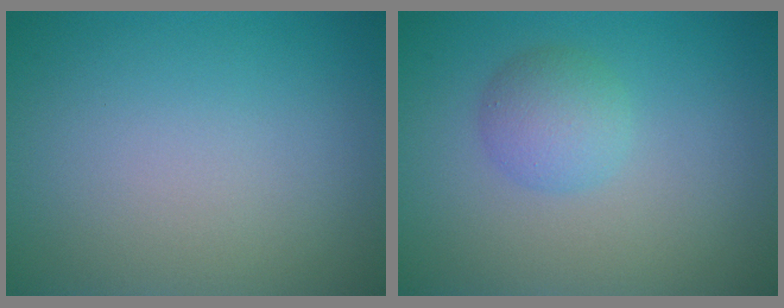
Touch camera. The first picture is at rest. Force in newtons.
{"total": 2.6, "press": 2.6, "slide": 0.1}